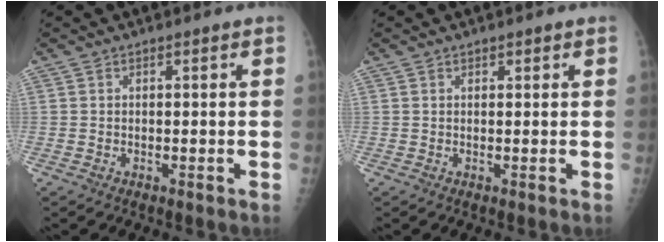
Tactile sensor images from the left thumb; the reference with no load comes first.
{"total": 0.9, "force": [0.6, 0.4, 0.5], "torque": [-0.002, -0.001, 0.007]}